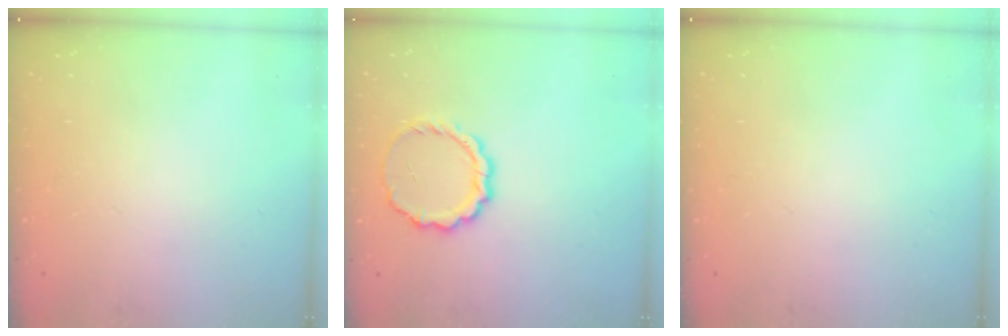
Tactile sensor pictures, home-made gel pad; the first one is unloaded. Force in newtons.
{"total": 9.0, "press": 8.8, "slide": 2.2}
{"total": 0.0}